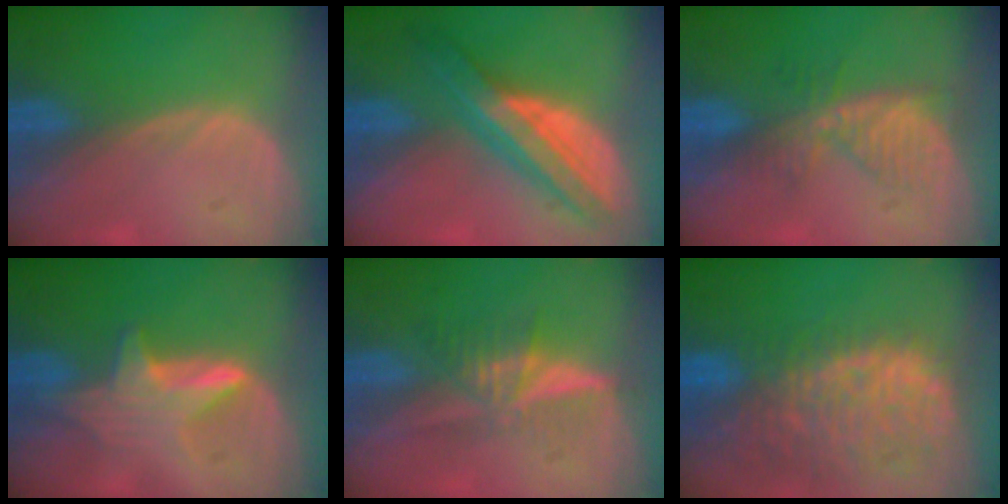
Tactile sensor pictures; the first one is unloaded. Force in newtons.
{"total": 8.3, "press": 8.3, "slide": 0.6}
{"total": 5.8, "press": 5.8, "slide": 0.2}
{"total": 5.8, "press": 5.7, "slide": 0.7}
{"total": 5.2, "press": 5.1, "slide": 0.9}
{"total": 13.8, "press": 11.3, "slide": 7.9}